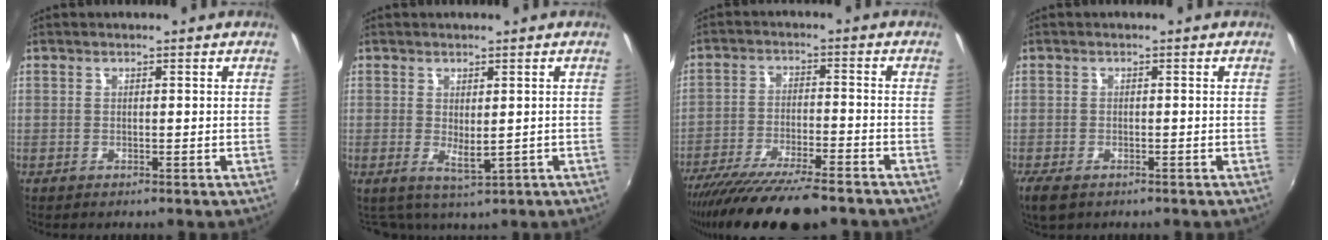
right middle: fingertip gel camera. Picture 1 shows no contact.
{"total": 2.6, "force": [-0.1, 1.4, 2.2], "torque": [-0.034, -0.008, 0.003]}
{"total": 17.4, "force": [-14.4, 2.6, 9.3], "torque": [-0.183, -0.043, -0.234]}
{"total": 4.2, "force": [-2.8, 2.0, 2.5], "torque": [-0.060, -0.017, -0.049]}